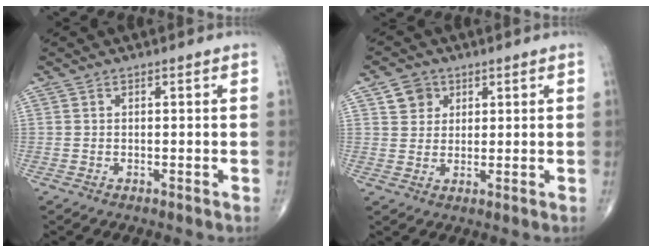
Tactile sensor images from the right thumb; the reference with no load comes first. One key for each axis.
{"total": 4.7, "fx": 2.1, "fy": 4.0, "fz": 1.3, "tx": 0.001, "ty": -0.007, "tz": 0.034}